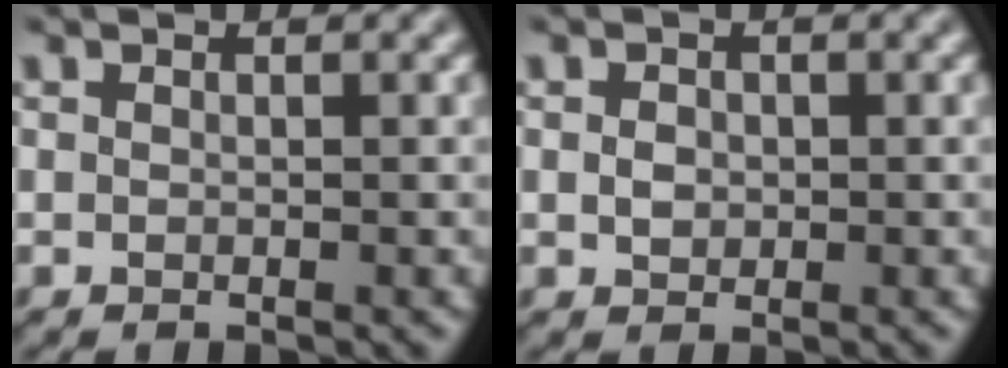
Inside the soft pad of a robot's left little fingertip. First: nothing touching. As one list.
[{"total": 1.4, "force": [-0.2, 1.1, 0.7], "torque": [-0.016, -0.003, -0.006]}]